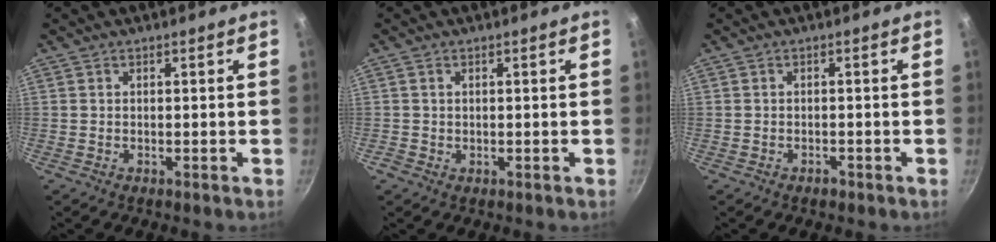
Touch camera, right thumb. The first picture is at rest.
{"total": 0.8, "force": [0.2, 0.8, 0.3], "torque": [-0.001, 0.002, 0.001]}
{"total": 1.0, "force": [-0.8, 0.5, 0.4], "torque": [-0.007, 0.009, -0.009]}